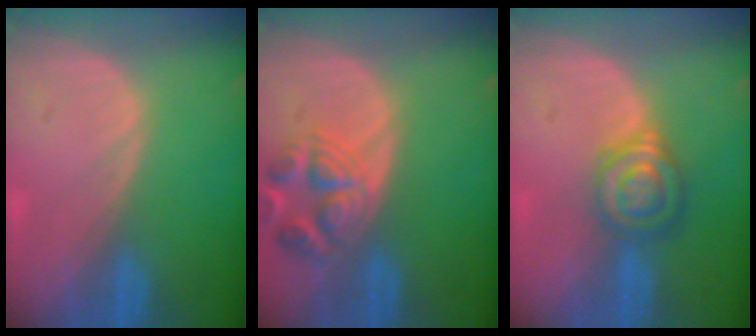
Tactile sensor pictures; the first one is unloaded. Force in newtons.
{"total": 6.9, "press": 6.3, "slide": 2.7}
{"total": 6.4, "press": 5.8, "slide": 2.8}